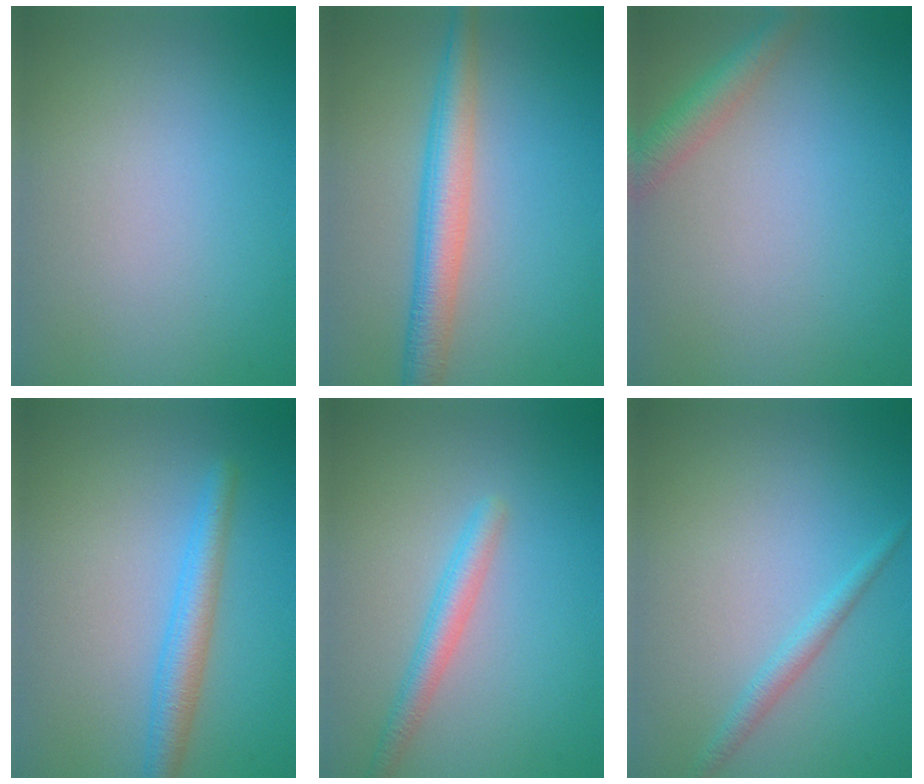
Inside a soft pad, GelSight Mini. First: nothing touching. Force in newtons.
{"total": 4.8, "press": 4.8, "slide": 0.1}
{"total": 2.6, "press": 2.6, "slide": 0.2}
{"total": 3.2, "press": 3.2, "slide": 0.1}
{"total": 2.5, "press": 2.5, "slide": 0.1}
{"total": 1.5, "press": 1.5, "slide": 0.1}